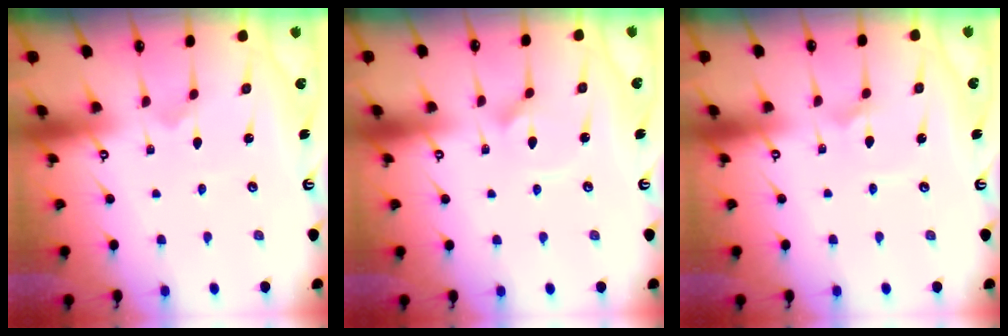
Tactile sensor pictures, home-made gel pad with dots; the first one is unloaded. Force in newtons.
{"total": 3.5, "press": 3.5, "slide": 0.4}
{"total": 2.5, "press": 2.5, "slide": 0.2}